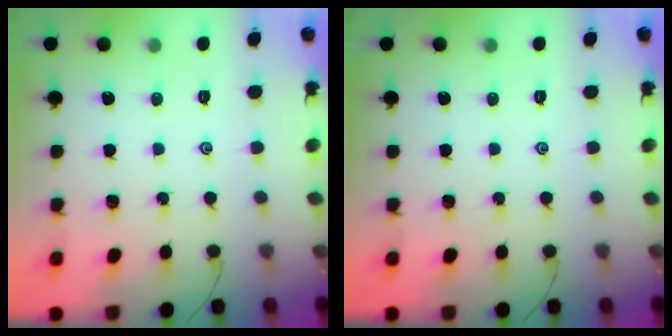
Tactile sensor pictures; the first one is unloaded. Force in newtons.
{"total": 0.0}